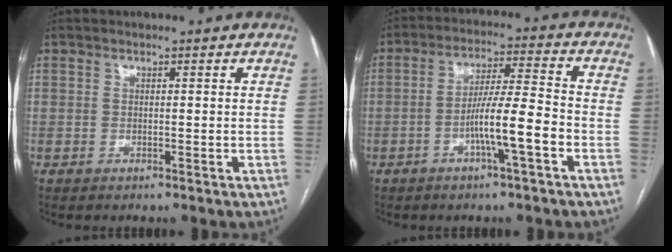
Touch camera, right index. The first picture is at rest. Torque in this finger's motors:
{"motor_torque": [0.82, -0.55, 0.36, 0.15]}